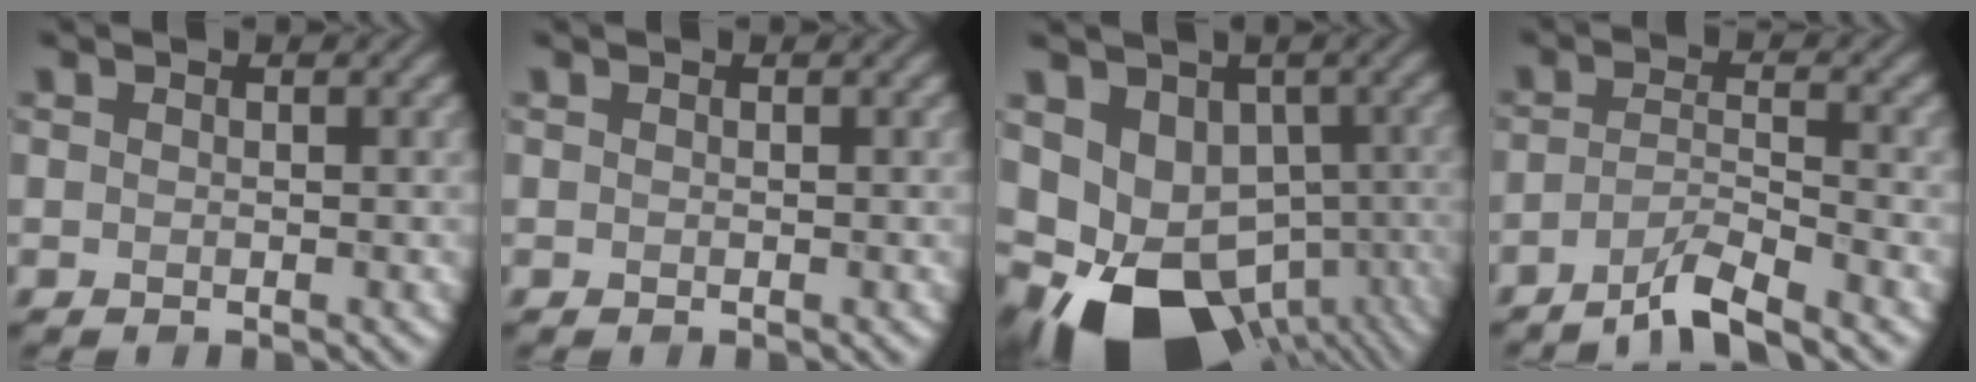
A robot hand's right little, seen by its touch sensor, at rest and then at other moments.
{"total": 0.0}
{"total": 15.4, "force": [-6.4, 10.8, 9.0], "torque": [-0.159, -0.045, -0.065]}
{"total": 4.0, "force": [-3.0, 0.6, 2.6], "torque": [-0.041, 0.005, -0.069]}